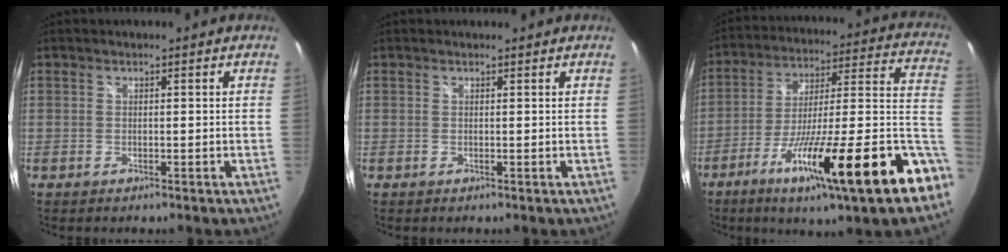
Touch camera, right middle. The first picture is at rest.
{"total": 0.8, "force": [0.7, 0.1, 0.0], "torque": [-0.004, 0.001, 0.011]}
{"total": 27.2, "force": [-14.4, 2.2, 23.0], "torque": [-0.330, -0.040, -0.228]}